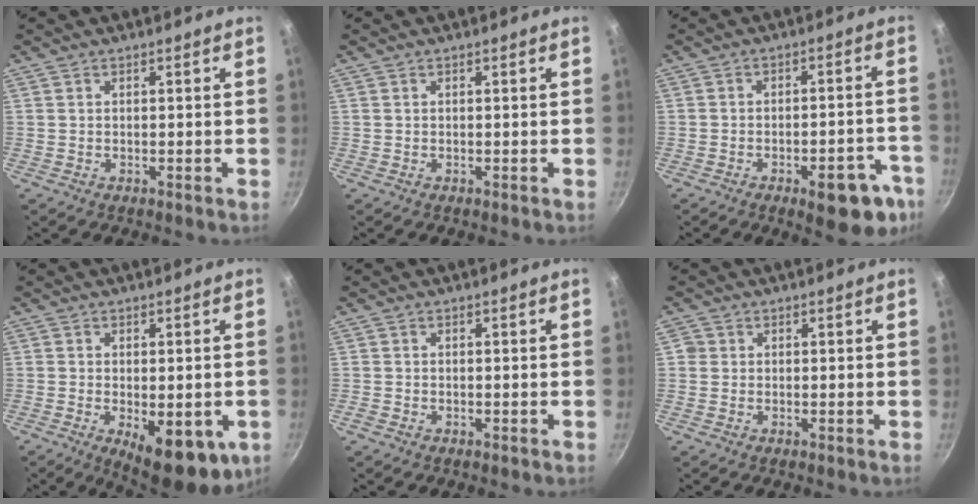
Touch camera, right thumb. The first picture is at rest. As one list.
[{"total": 0.0}, {"total": 12.0, "force": [-6.1, 4.9, 9.0], "torque": [-0.066, 0.038, -0.072]}, {"total": 13.1, "force": [-4.0, 5.7, 11.2], "torque": [-0.121, -0.007, -0.040]}, {"total": 1.3, "force": [-0.7, 0.7, 0.9], "torque": [-0.024, 0.003, -0.018]}, {"total": 1.3, "force": [0.1, 1.3, 0.4], "torque": [-0.002, 0.003, -0.002]}]